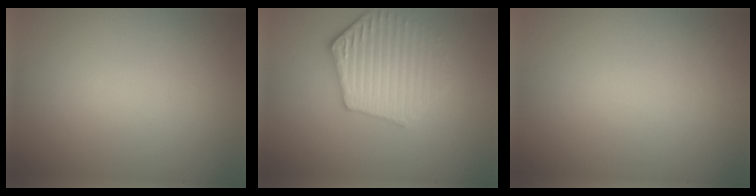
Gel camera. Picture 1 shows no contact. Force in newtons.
{"total": 4.2, "press": 3.9, "slide": 1.6}
{"total": 0.0}